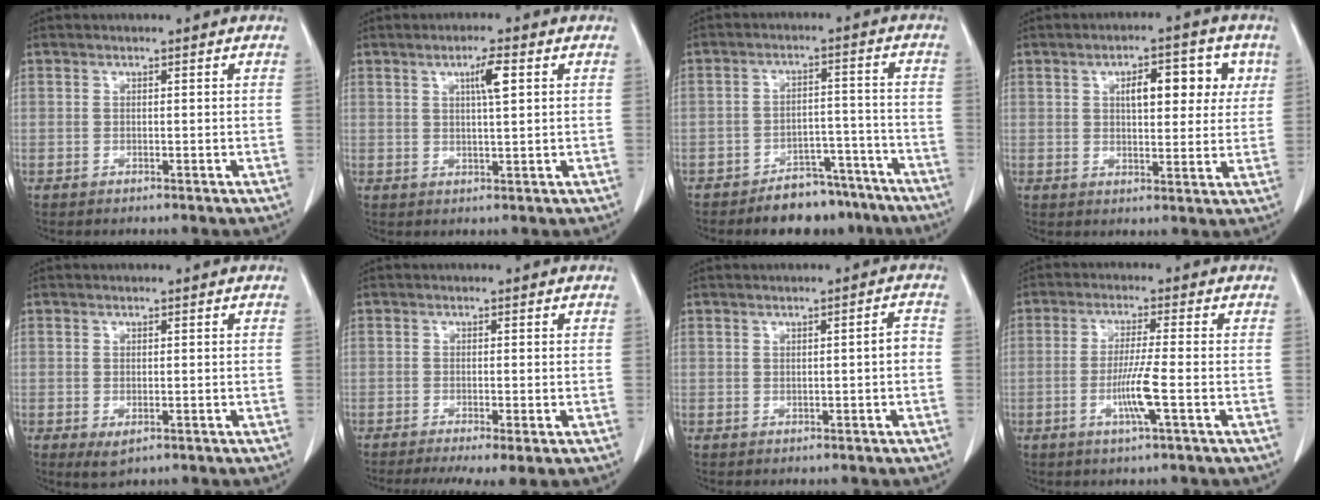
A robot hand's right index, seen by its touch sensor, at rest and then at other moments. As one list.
[{"total": 3.8, "force": [1.4, 0.3, 3.5], "torque": [-0.061, 0.001, 0.022]}, {"total": 8.9, "force": [-7.5, 4.1, 2.8], "torque": [-0.018, 0.025, -0.112]}, {"total": 8.3, "force": [2.8, 3.5, 7.0], "torque": [-0.093, 0.018, 0.038]}, {"total": 2.4, "force": [-1.0, 1.1, 1.9], "torque": [-0.033, -0.004, -0.006]}, {"total": 5.7, "force": [-3.8, 0.7, 4.2], "torque": [-0.070, -0.015, -0.064]}, {"total": 1.6, "force": [-0.3, 0.3, 1.6], "torque": [-0.022, 0.002, -0.004]}, {"total": 5.6, "force": [-1.8, -0.7, 5.3], "torque": [-0.098, -0.010, -0.035]}]